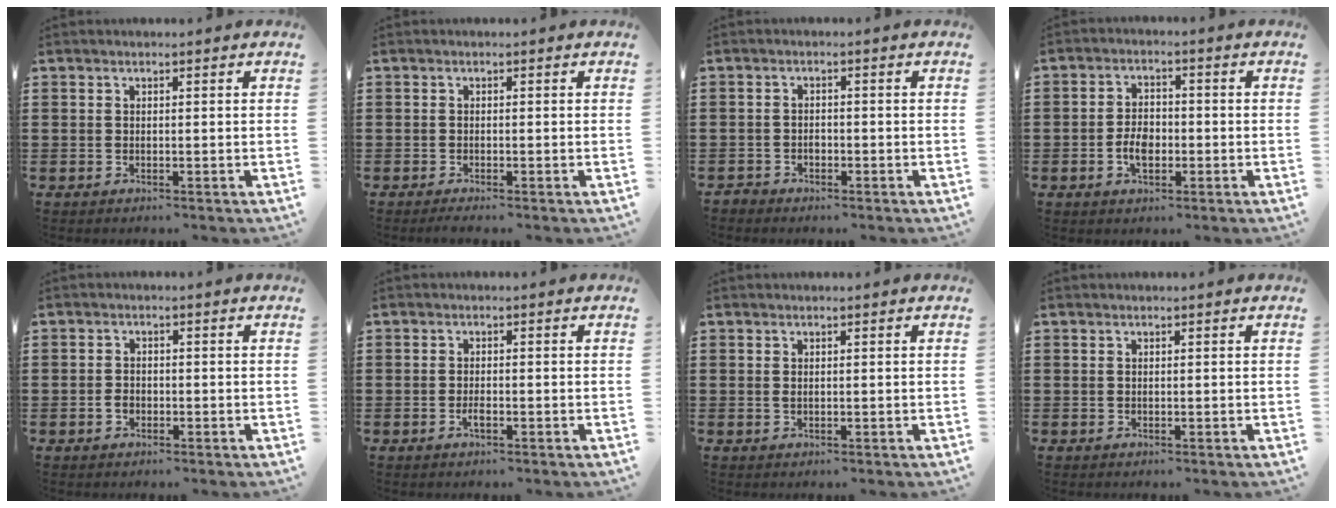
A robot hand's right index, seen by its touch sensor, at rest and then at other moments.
{"total": 0.8, "force": [-0.7, -0.1, 0.4], "torque": [-0.008, -0.004, -0.013]}
{"total": 1.5, "force": [-1.2, 0.9, 0.3], "torque": [-0.012, 0.001, -0.025]}
{"total": 4.1, "force": [-1.2, 2.5, 3.0], "torque": [-0.065, 0.002, -0.024]}
{"total": 1.5, "force": [-0.7, 1.1, 0.8], "torque": [-0.017, 0.000, -0.013]}
{"total": 1.6, "force": [-0.8, 0.5, 1.3], "torque": [-0.026, -0.003, -0.013]}
{"total": 0.5, "force": [0.0, 0.2, 0.5], "torque": [-0.011, -0.002, 0.001]}
{"total": 0.0}